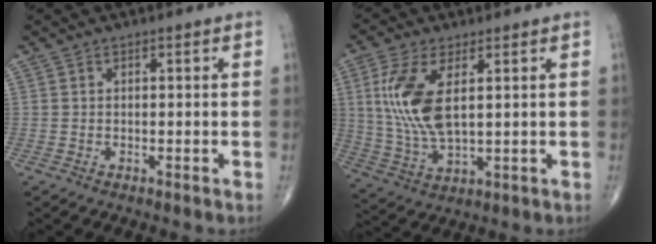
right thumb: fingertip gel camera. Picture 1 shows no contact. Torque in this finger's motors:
{"motor_torque": [0.62, 2.91, 1.40, 0.36, 0.44]}